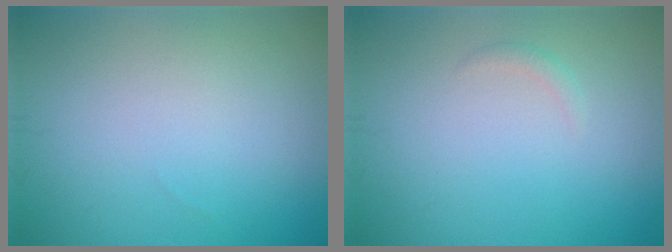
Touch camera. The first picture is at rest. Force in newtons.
{"total": 0.7, "press": 0.7, "slide": 0.1}